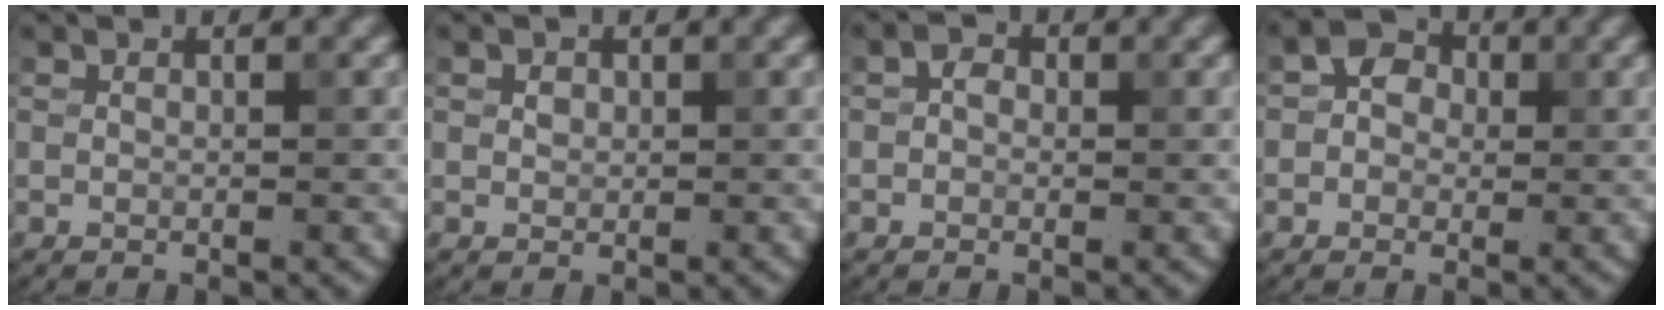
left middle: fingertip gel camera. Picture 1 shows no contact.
{"total": 1.6, "force": [0.8, 1.0, 0.9], "torque": [-0.020, 0.012, 0.011]}
{"total": 0.8, "force": [-0.2, 0.7, 0.3], "torque": [0.001, 0.005, -0.003]}
{"total": 2.9, "force": [0.2, 2.6, 1.3], "torque": [0.001, 0.012, -0.015]}